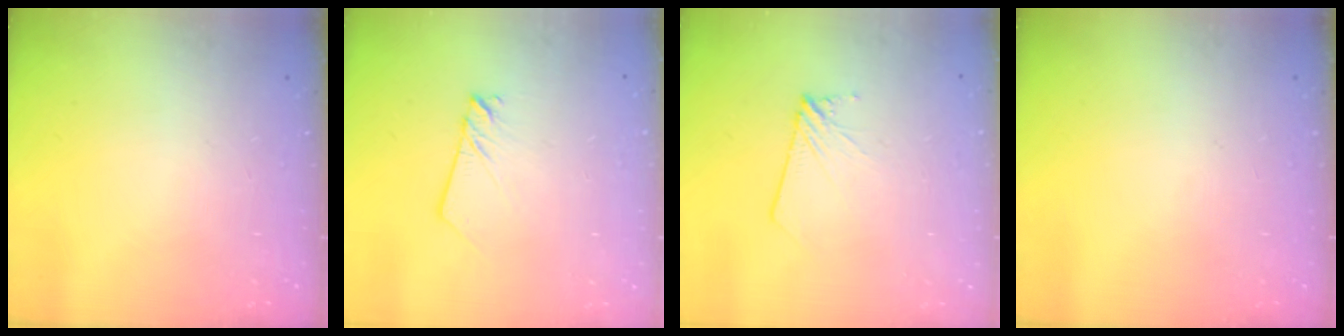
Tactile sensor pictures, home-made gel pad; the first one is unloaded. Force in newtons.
{"total": 2.1, "press": 2.1, "slide": 0.2}
{"total": 2.8, "press": 2.8, "slide": 0.4}
{"total": 0.0}